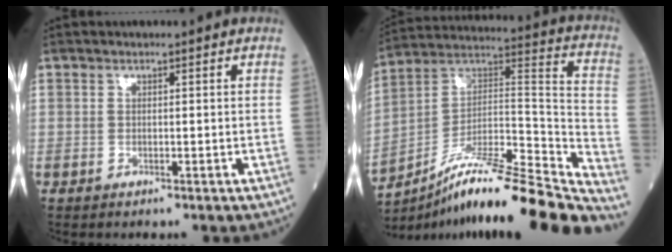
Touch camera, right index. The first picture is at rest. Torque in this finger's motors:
{"motor_torque": [0.05, -0.17, 0.50, 0.13]}